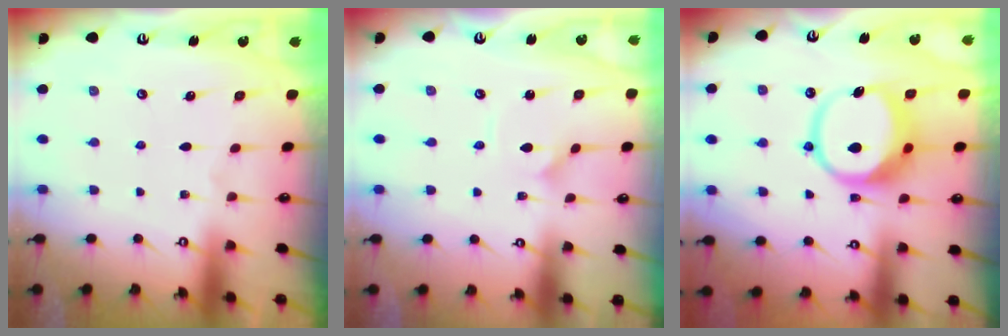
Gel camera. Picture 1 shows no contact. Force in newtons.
{"total": 1.9, "press": 1.9, "slide": 0.0}
{"total": 12.4, "press": 12.3, "slide": 1.7}